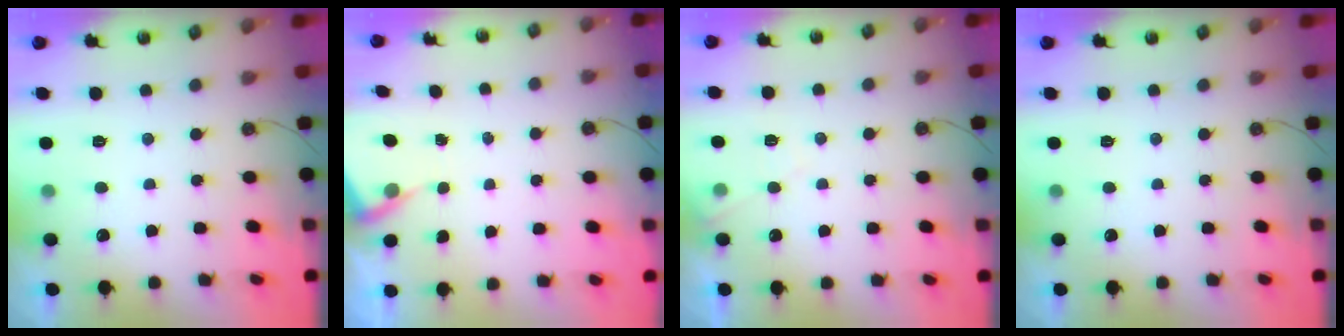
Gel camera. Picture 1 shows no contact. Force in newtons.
{"total": 3.3, "press": 3.3, "slide": 0.6}
{"total": 5.4, "press": 5.3, "slide": 0.8}
{"total": 0.0}